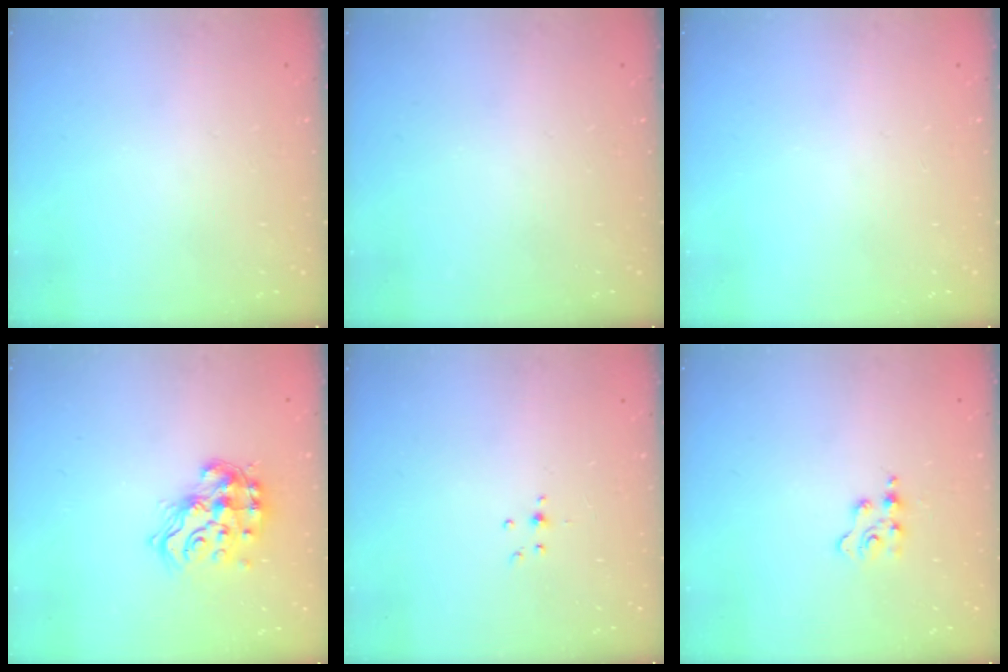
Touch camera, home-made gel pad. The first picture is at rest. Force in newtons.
{"total": 0.0}
{"total": 0.0}
{"total": 15.5, "press": 15.3, "slide": 1.9}
{"total": 2.9, "press": 2.8, "slide": 0.7}
{"total": 2.3, "press": 2.3, "slide": 0.3}